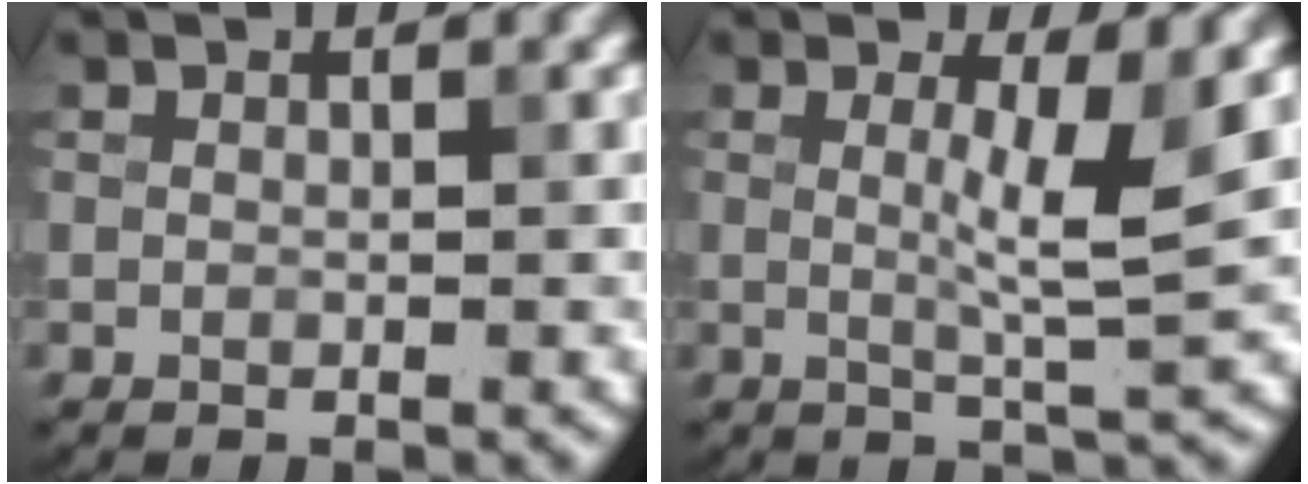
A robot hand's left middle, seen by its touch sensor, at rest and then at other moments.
{"total": 3.4, "force": [0.5, 0.3, 3.3], "torque": [-0.059, -0.005, 0.011]}